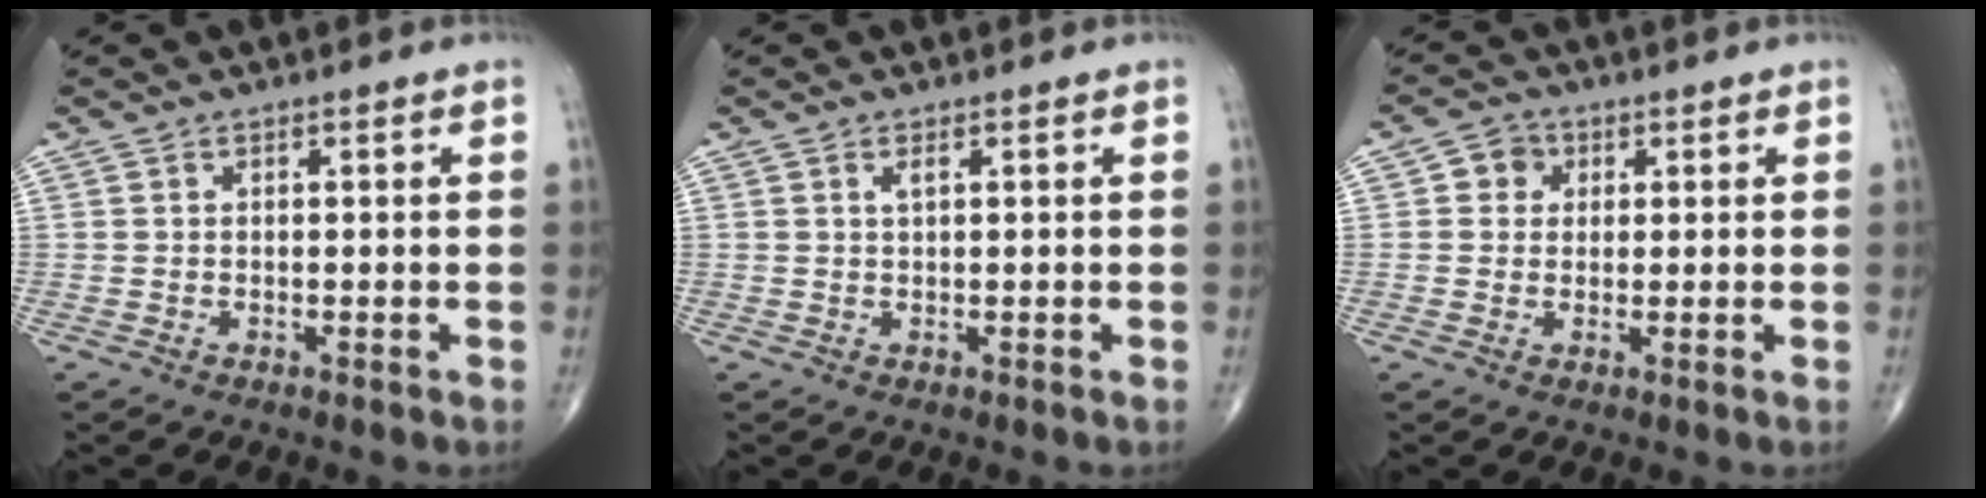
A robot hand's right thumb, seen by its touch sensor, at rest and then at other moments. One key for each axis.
{"total": 1.0, "fx": 0.4, "fy": 0.2, "fz": 0.9, "tx": -0.019, "ty": 0.002, "tz": 0.007}
{"total": 3.7, "fx": 1.0, "fy": 3.3, "fz": 1.3, "tx": 0.001, "ty": 0.003, "tz": 0.009}